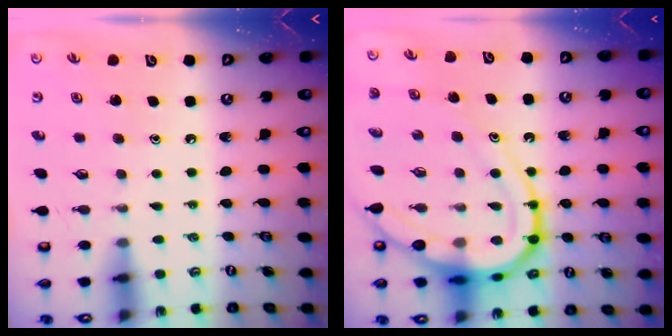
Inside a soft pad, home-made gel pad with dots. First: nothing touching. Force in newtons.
{"total": 18.4, "press": 18.4, "slide": 1.8}